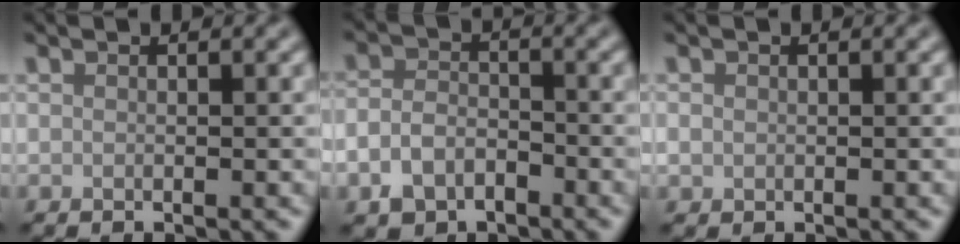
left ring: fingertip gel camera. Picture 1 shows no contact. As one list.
[{"total": 3.7, "force": [-2.1, 2.4, 1.8], "torque": [-0.034, -0.003, -0.049]}, {"total": 0.9, "force": [0.1, 0.8, 0.3], "torque": [-0.003, -0.002, 0.000]}]